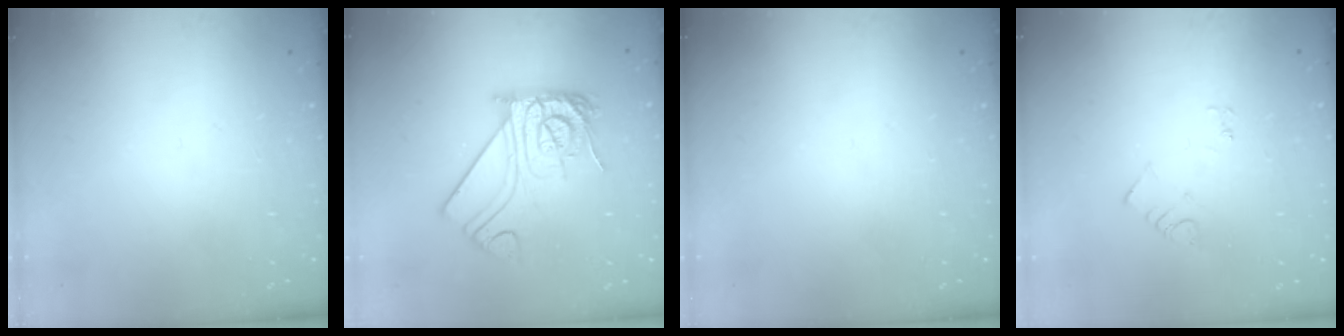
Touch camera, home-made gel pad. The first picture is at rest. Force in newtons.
{"total": 15.3, "press": 15.2, "slide": 1.6}
{"total": 0.0}
{"total": 3.5, "press": 3.5, "slide": 0.6}